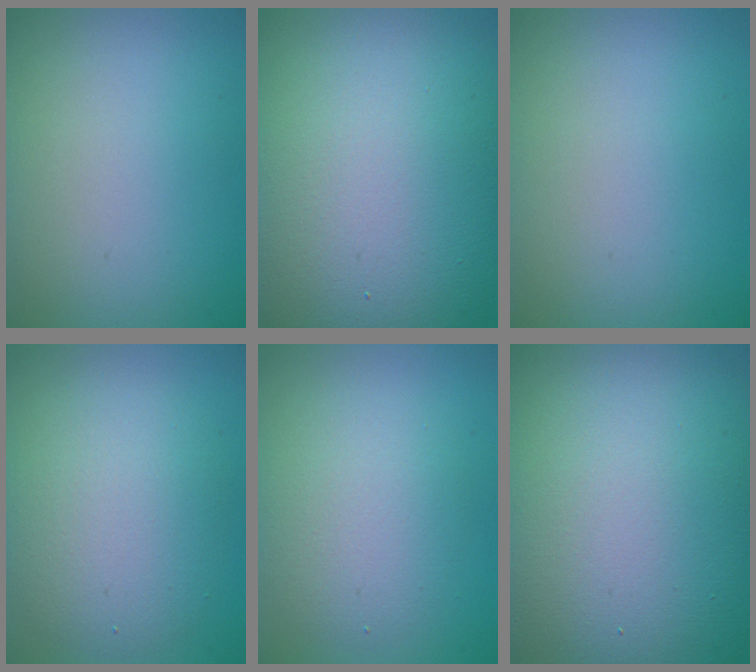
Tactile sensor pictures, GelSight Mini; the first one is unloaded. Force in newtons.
{"total": 16.9, "press": 16.9, "slide": 0.6}
{"total": 0.0}
{"total": 5.5, "press": 5.5, "slide": 0.4}
{"total": 4.2, "press": 4.2, "slide": 0.1}
{"total": 18.6, "press": 18.5, "slide": 1.2}